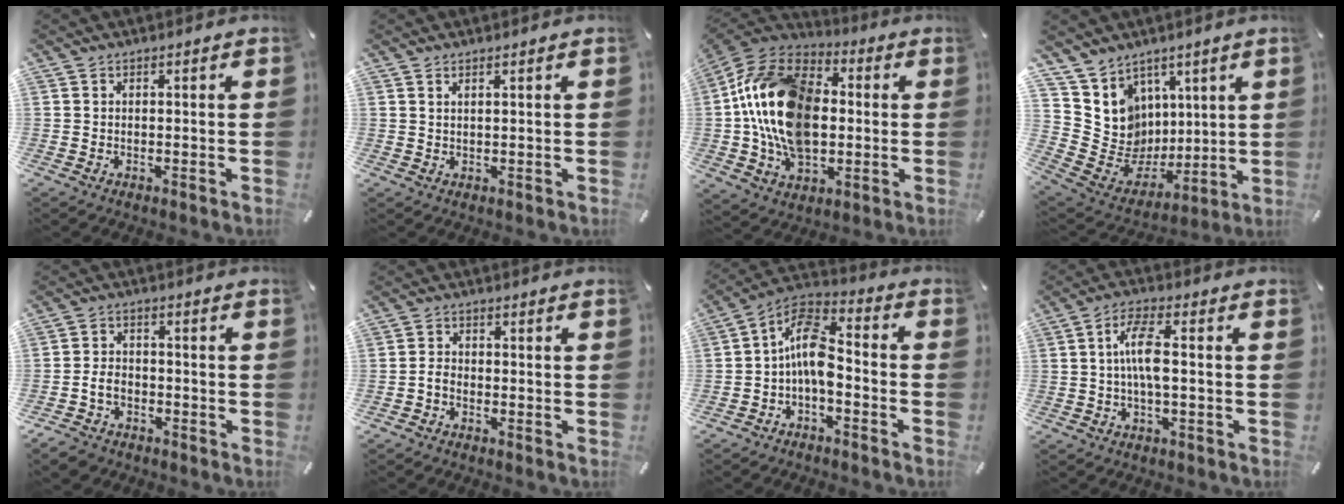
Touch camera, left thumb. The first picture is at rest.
{"total": 1.2, "force": [0.9, -0.1, 0.8], "torque": [-0.015, -0.002, 0.016]}
{"total": 22.2, "force": [0.2, 15.5, 15.8], "torque": [-0.329, 0.016, 0.005]}
{"total": 12.9, "force": [4.0, 12.1, 2.4], "torque": [-0.061, -0.055, 0.095]}
{"total": 5.1, "force": [-2.5, 3.9, 2.2], "torque": [-0.059, 0.010, -0.051]}
{"total": 2.1, "force": [-1.3, 1.3, 1.0], "torque": [-0.021, 0.007, -0.024]}
{"total": 10.9, "force": [-2.0, 6.3, 8.7], "torque": [-0.166, 0.007, -0.035]}
{"total": 7.5, "force": [-0.4, 2.2, 7.2], "torque": [-0.147, 0.002, -0.011]}